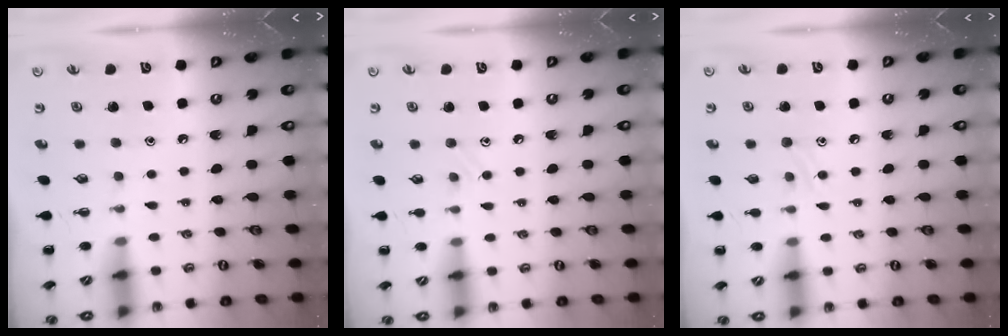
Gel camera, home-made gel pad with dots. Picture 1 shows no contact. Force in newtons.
{"total": 4.4, "press": 4.2, "slide": 1.5}
{"total": 6.6, "press": 6.5, "slide": 1.1}